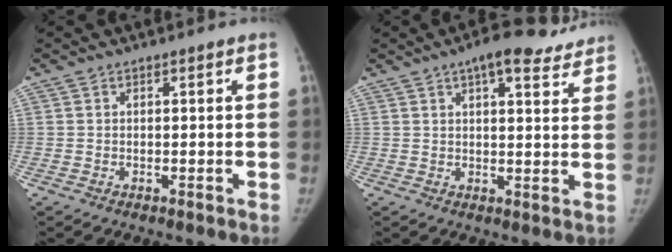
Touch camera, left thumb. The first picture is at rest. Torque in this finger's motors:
{"motor_torque": [0.42, -0.17, 0.55, -0.53, 0.04]}